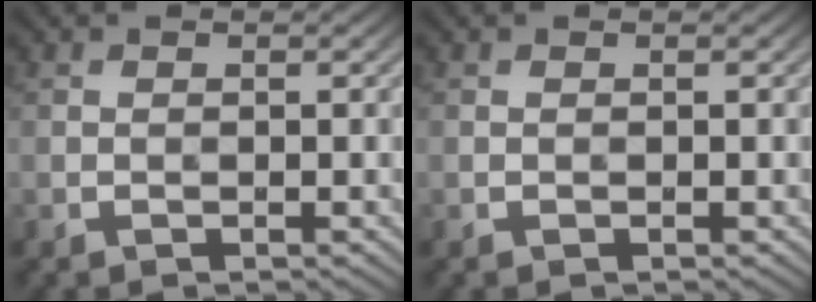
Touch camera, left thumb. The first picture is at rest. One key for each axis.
{"total": 0.0}